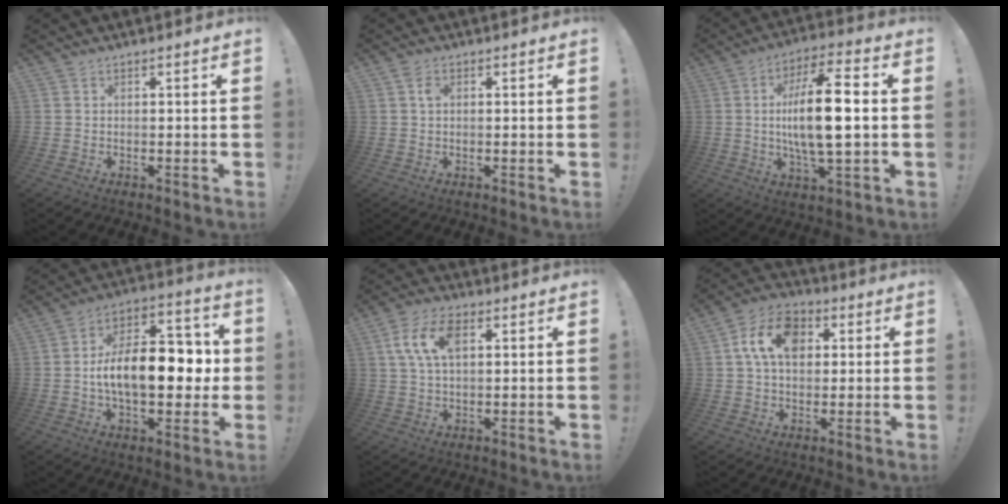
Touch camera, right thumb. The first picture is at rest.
{"total": 1.9, "force": [0.6, 1.1, 1.5], "torque": [-0.032, 0.004, 0.010]}
{"total": 16.4, "force": [0.3, 5.1, 15.5], "torque": [-0.283, -0.003, -0.013]}
{"total": 18.0, "force": [-1.3, 9.8, 15.0], "torque": [-0.240, 0.014, -0.021]}
{"total": 10.3, "force": [3.2, 5.8, 7.9], "torque": [-0.147, 0.007, 0.057]}
{"total": 13.1, "force": [3.8, 9.1, 8.5], "torque": [-0.130, 0.009, 0.073]}